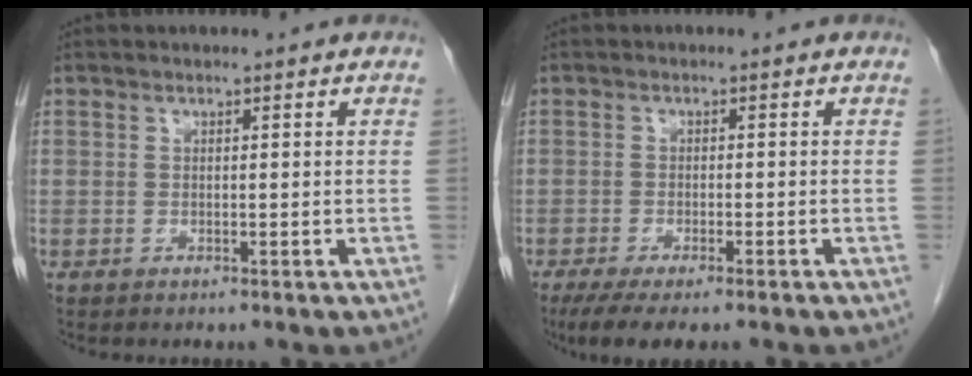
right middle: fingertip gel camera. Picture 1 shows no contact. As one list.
[{"total": 6.7, "force": [-5.0, 1.0, 4.3], "torque": [-0.061, -0.014, -0.078]}]